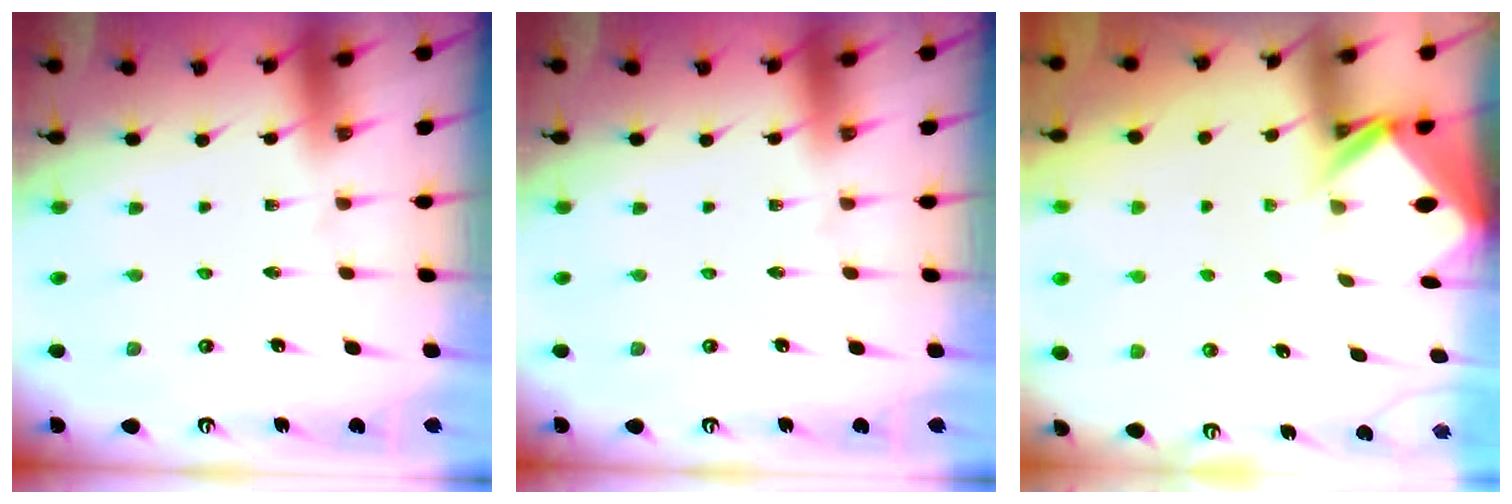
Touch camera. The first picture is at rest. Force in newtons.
{"total": 0.0}
{"total": 2.9, "press": 2.9, "slide": 0.2}